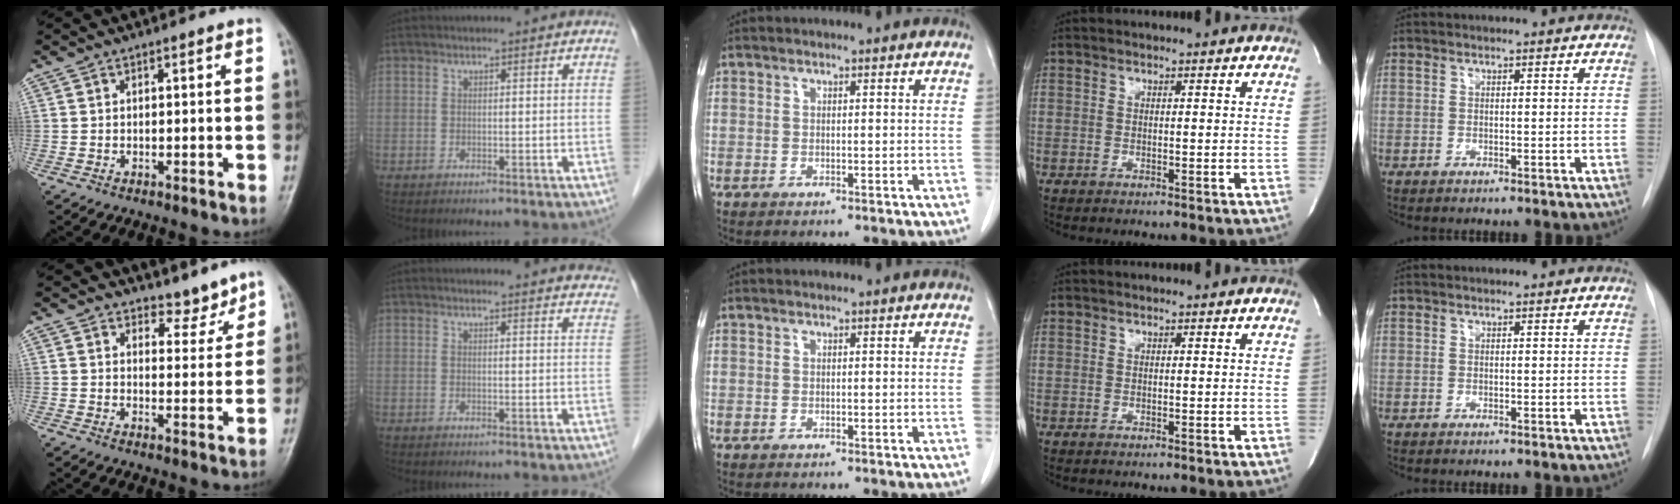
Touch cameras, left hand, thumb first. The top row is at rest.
{"thumb": {"total": 3.7, "force": [3.2, 1.8, 0.4], "torque": [0.020, -0.025, 0.043]}, "index": {"total": 7.3, "force": [7.1, 1.2, 1.4], "torque": [-0.001, 0.004, 0.056]}}